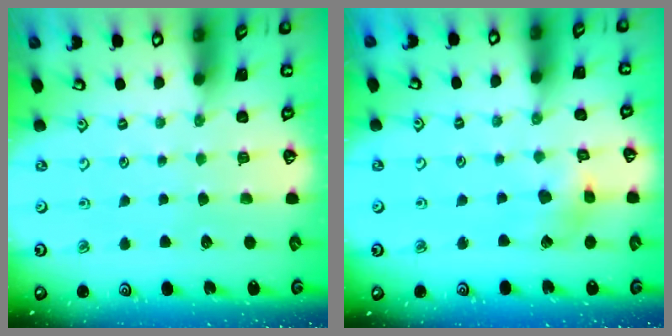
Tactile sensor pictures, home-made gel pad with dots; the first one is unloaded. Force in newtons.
{"total": 5.9, "press": 5.9, "slide": 0.8}